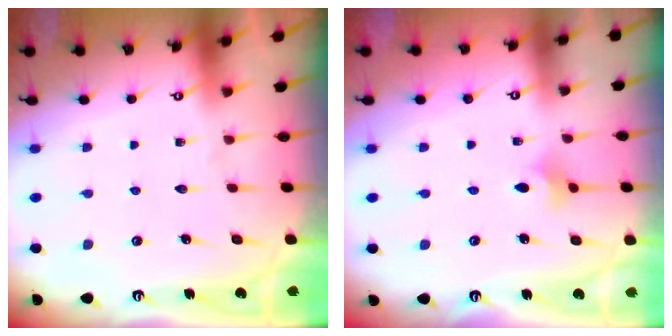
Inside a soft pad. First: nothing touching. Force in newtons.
{"total": 3.7, "press": 3.6, "slide": 0.9}